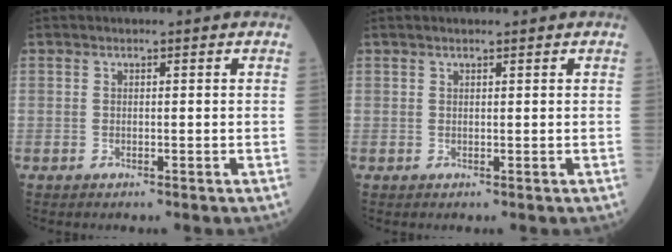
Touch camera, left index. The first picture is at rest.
{"total": 1.0, "force": [0.8, 0.1, 0.6], "torque": [-0.013, 0.009, 0.014]}